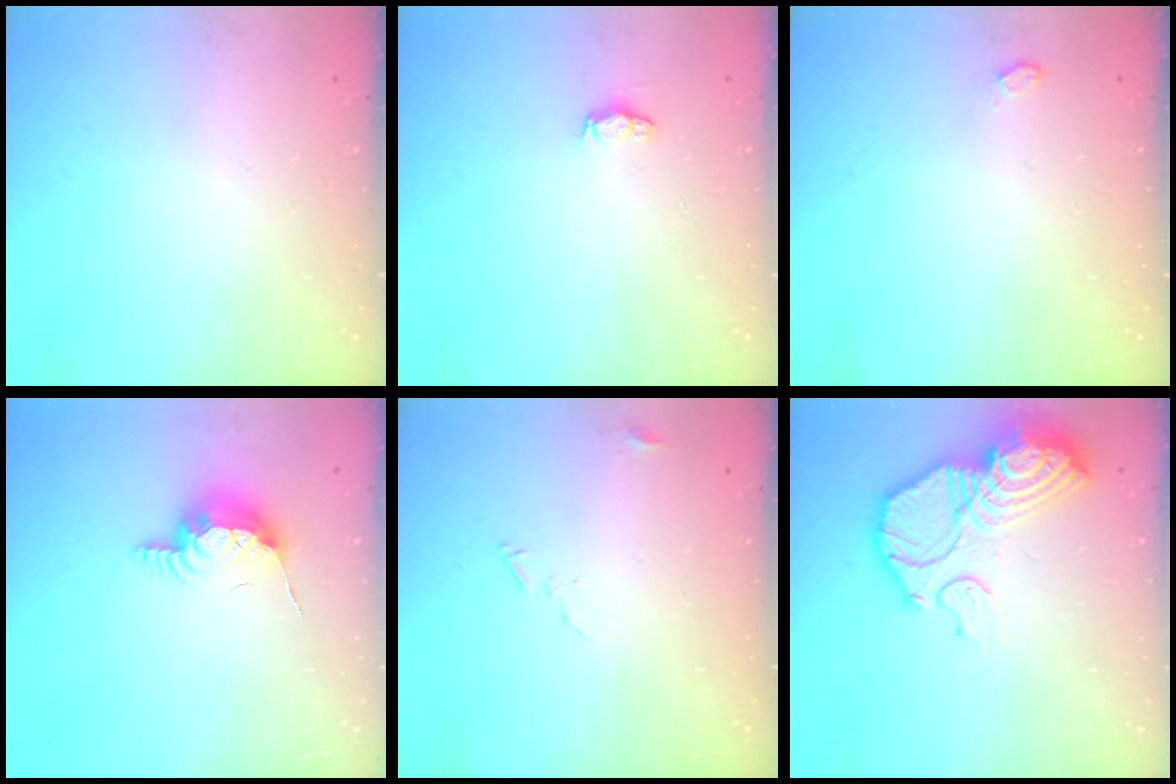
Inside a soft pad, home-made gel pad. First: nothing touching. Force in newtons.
{"total": 3.0, "press": 2.9, "slide": 0.4}
{"total": 6.5, "press": 3.5, "slide": 5.5}
{"total": 13.7, "press": 11.5, "slide": 7.4}
{"total": 4.4, "press": 4.4, "slide": 0.4}
{"total": 19.5, "press": 19.5, "slide": 1.9}